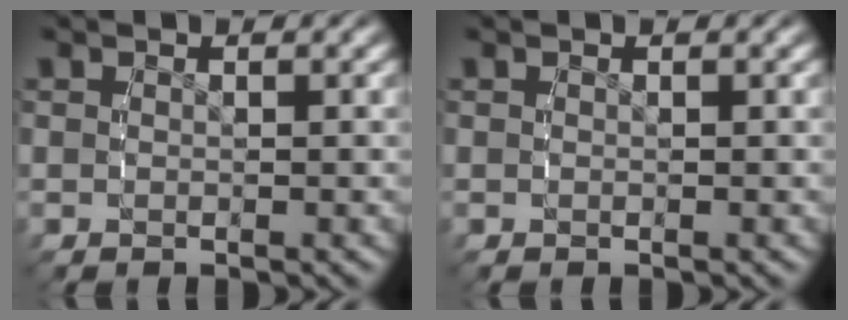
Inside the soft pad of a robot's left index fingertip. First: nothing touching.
{"total": 0.0}